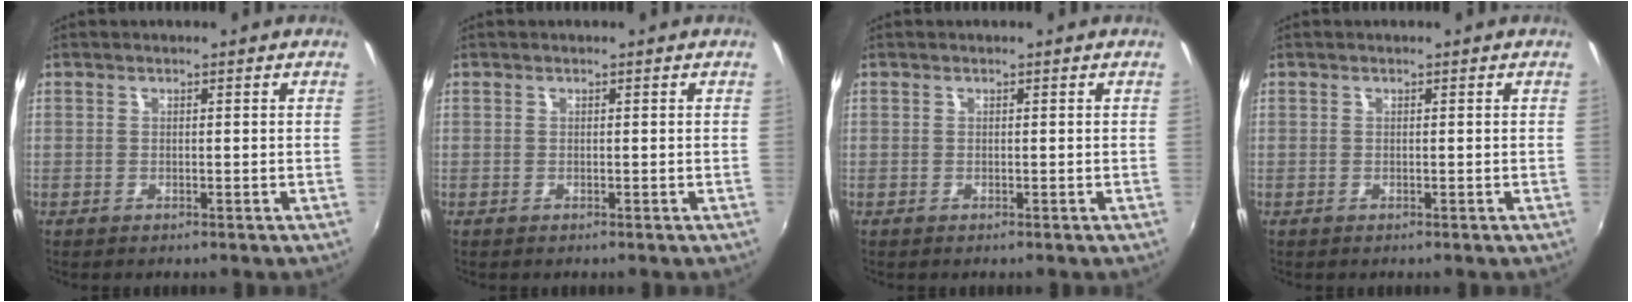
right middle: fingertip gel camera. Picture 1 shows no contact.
{"total": 0.0}
{"total": 0.0}
{"total": 0.0}